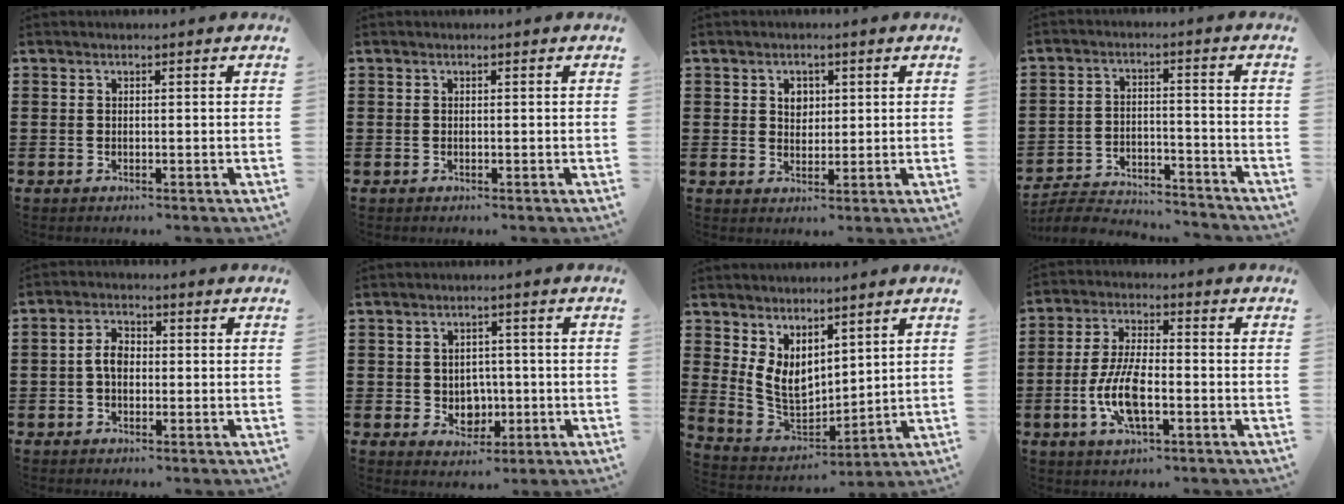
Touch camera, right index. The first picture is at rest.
{"total": 0.0}
{"total": 2.6, "force": [1.0, 2.1, 1.3], "torque": [-0.024, 0.006, 0.016]}
{"total": 5.3, "force": [-5.2, 0.8, 0.9], "torque": [-0.029, 0.006, -0.106]}
{"total": 3.6, "force": [-0.4, 2.3, 2.8], "torque": [-0.062, 0.004, -0.011]}
{"total": 4.0, "force": [-0.2, 3.5, 1.9], "torque": [-0.031, 0.002, -0.009]}
{"total": 5.8, "force": [3.3, 3.8, 3.0], "torque": [-0.092, -0.019, 0.059]}
{"total": 9.1, "force": [-2.6, 3.4, 8.0], "torque": [-0.181, -0.012, -0.051]}